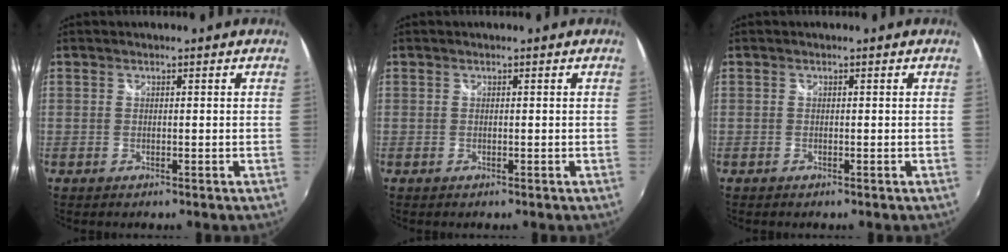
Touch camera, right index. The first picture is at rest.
{"total": 0.0}
{"total": 0.0}